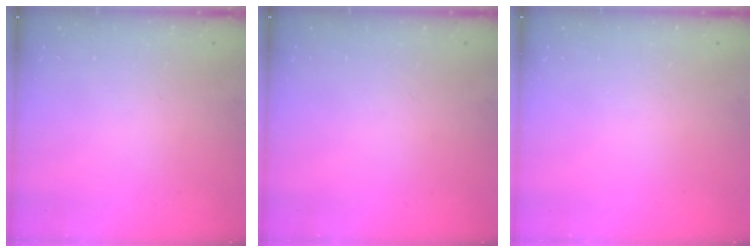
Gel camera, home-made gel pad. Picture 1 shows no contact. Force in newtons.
{"total": 0.0}
{"total": 0.0}